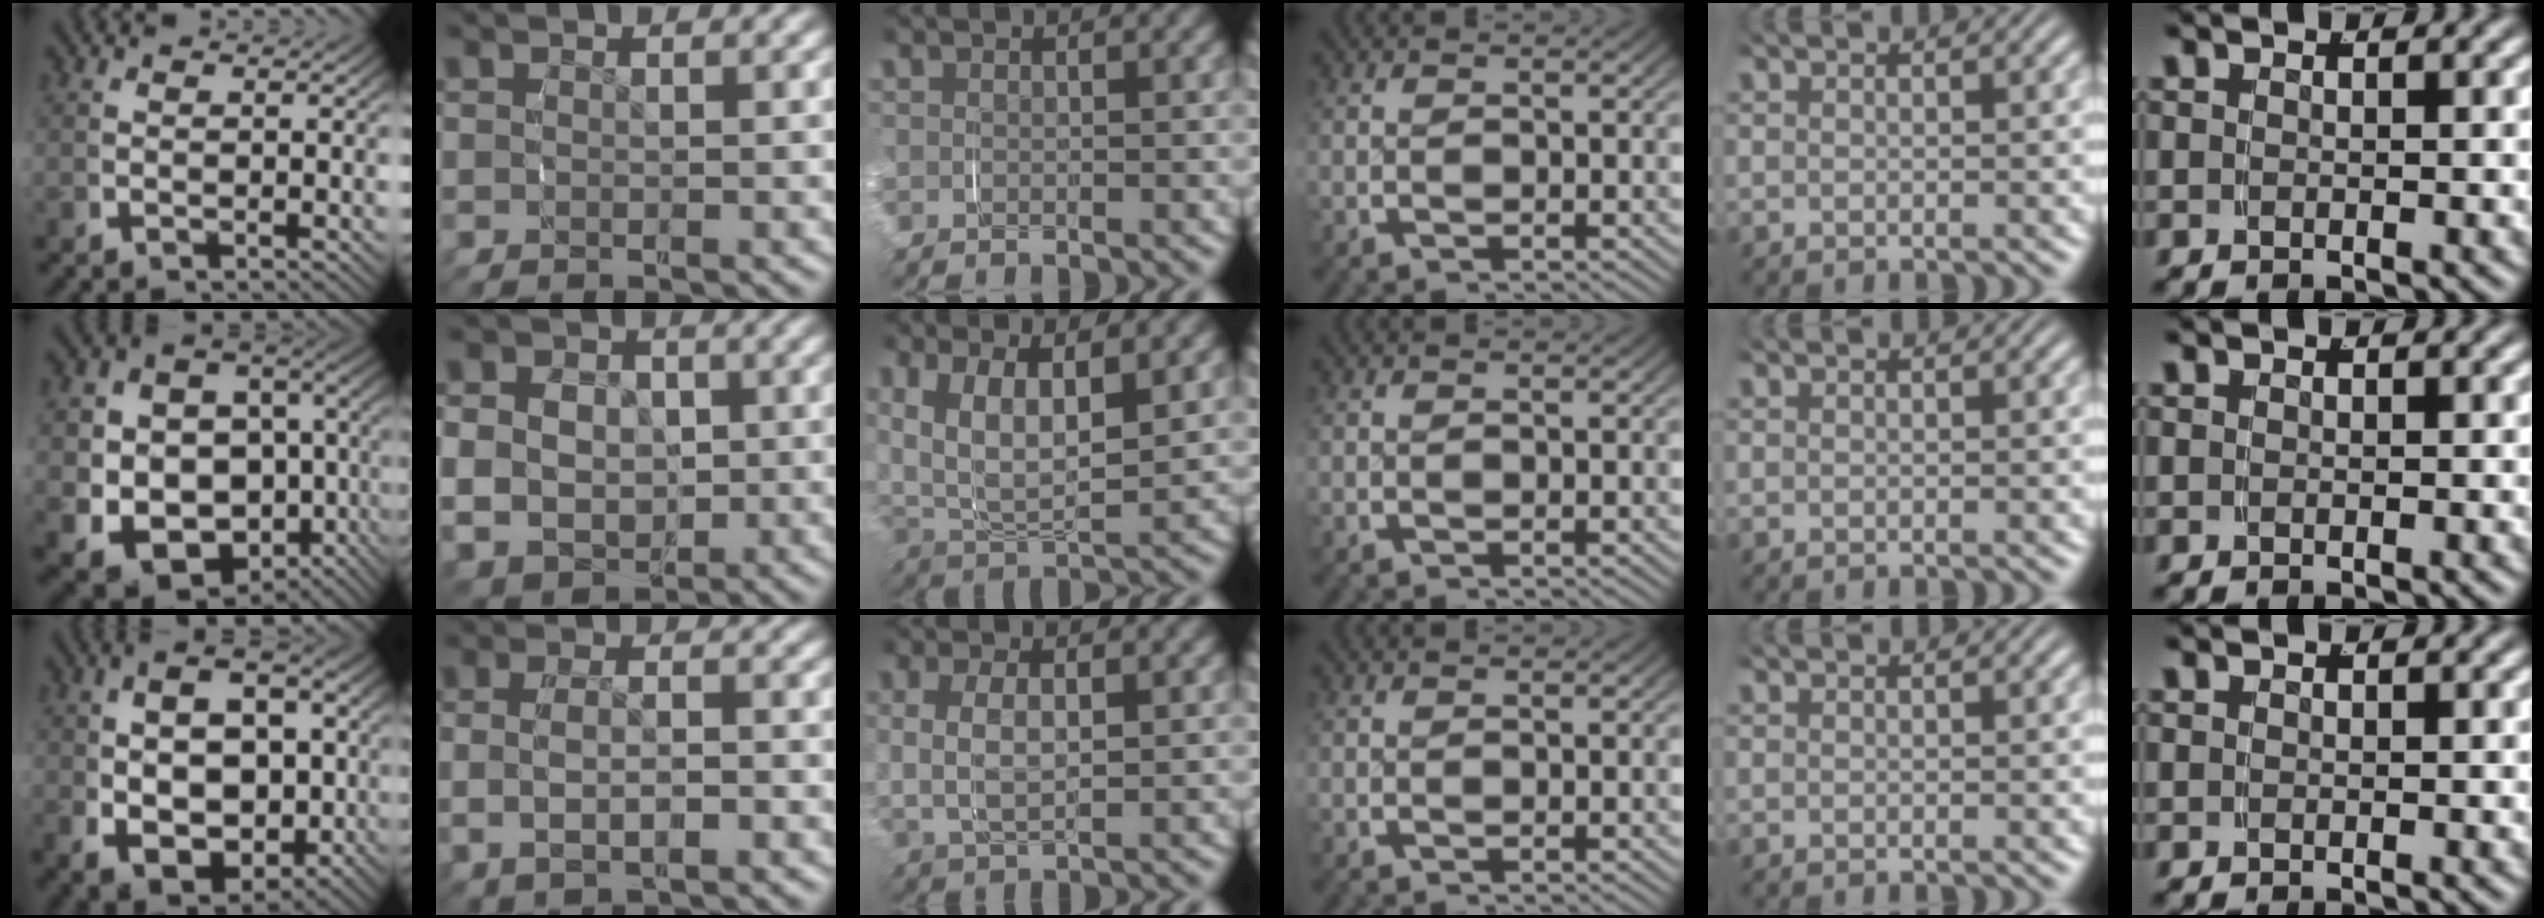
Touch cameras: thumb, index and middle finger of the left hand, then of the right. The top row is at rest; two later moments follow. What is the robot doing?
{"motion": "grasp_and_lifting", "object": "scarf"}